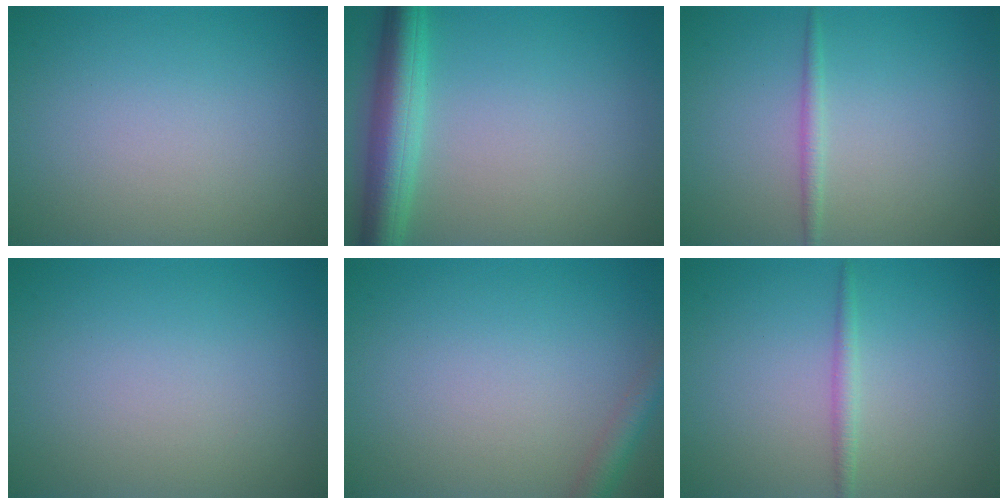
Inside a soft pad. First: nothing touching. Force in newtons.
{"total": 5.2, "press": 5.2, "slide": 0.2}
{"total": 1.1, "press": 1.1, "slide": 0.0}
{"total": 0.0}
{"total": 2.1, "press": 2.1, "slide": 0.1}
{"total": 1.3, "press": 1.3, "slide": 0.1}